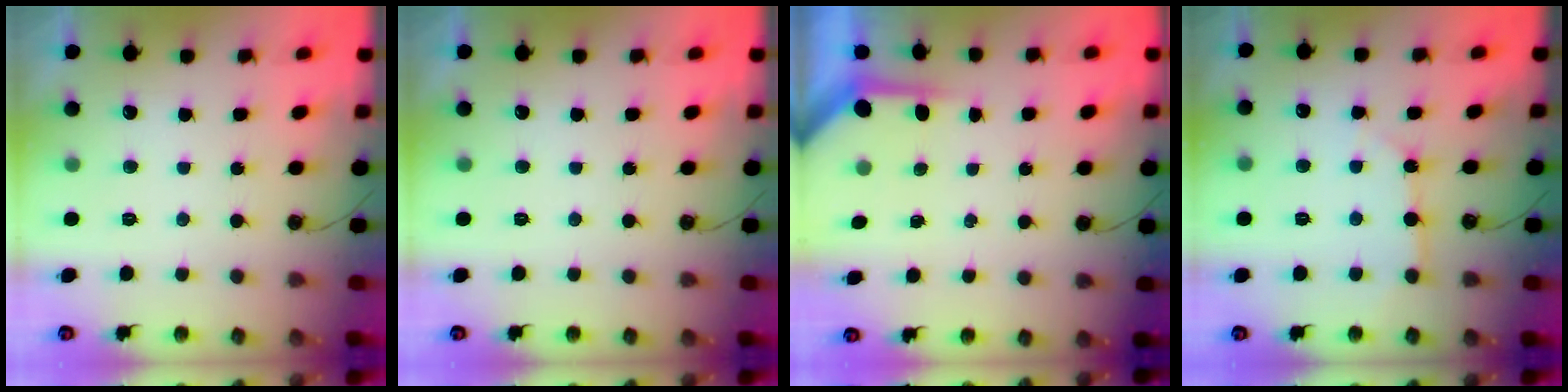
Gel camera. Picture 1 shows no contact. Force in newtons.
{"total": 0.0}
{"total": 3.6, "press": 3.6, "slide": 0.3}
{"total": 3.9, "press": 3.9, "slide": 0.3}